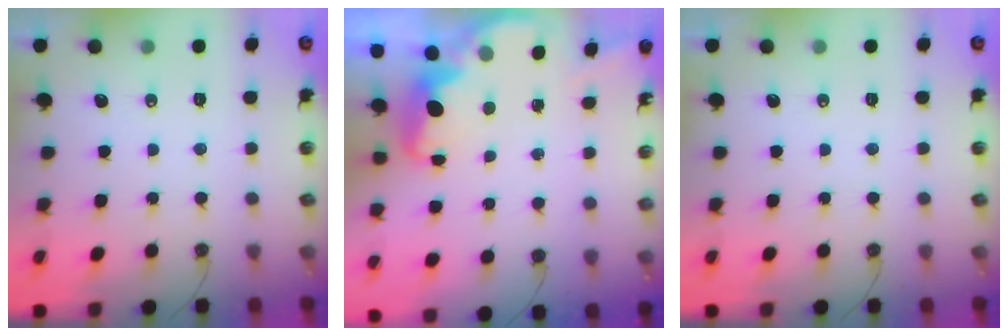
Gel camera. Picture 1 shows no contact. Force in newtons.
{"total": 2.5, "press": 2.5, "slide": 0.4}
{"total": 0.0}